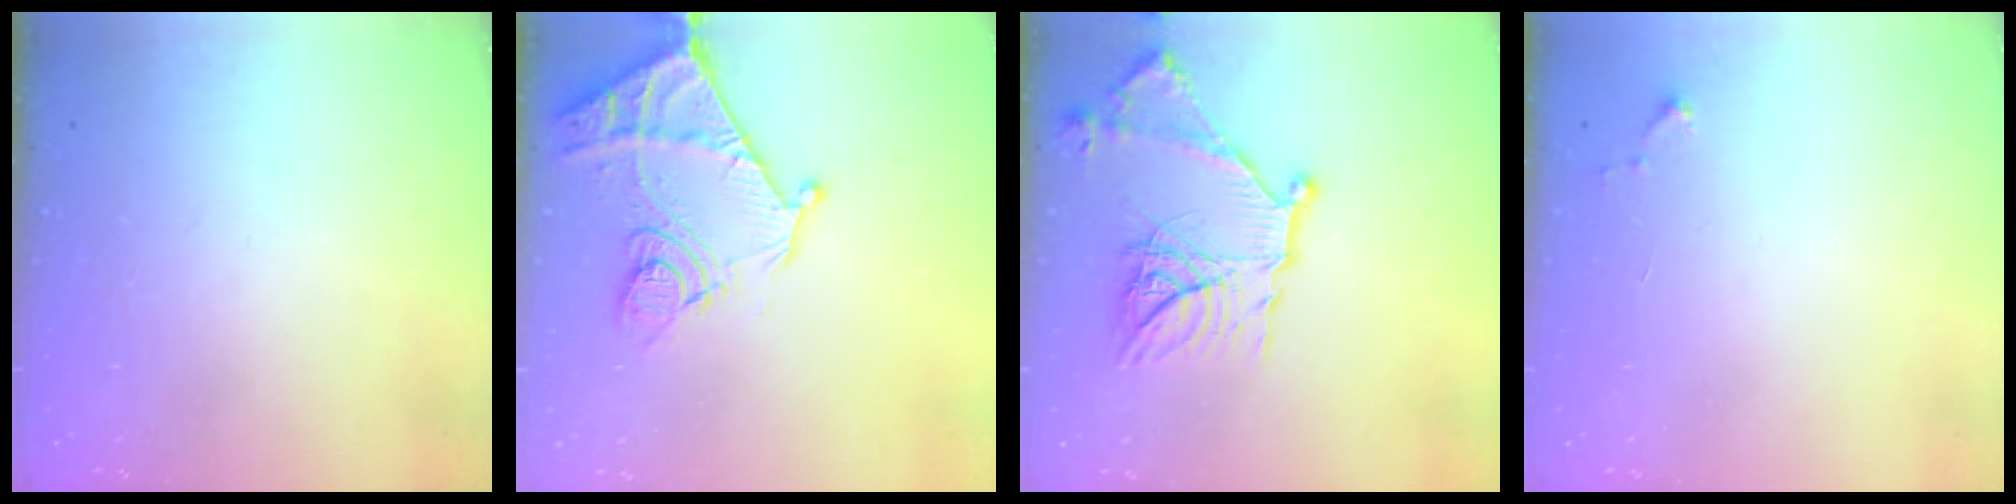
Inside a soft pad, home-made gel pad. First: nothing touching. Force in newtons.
{"total": 14.3, "press": 14.3, "slide": 1.4}
{"total": 17.4, "press": 17.4, "slide": 0.5}
{"total": 3.5, "press": 3.5, "slide": 0.3}